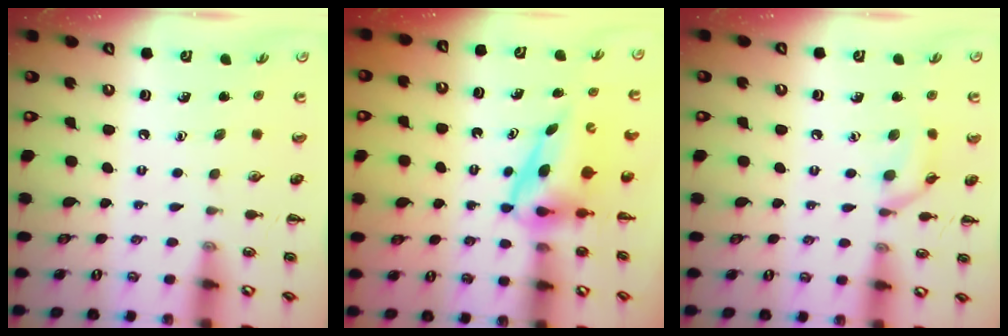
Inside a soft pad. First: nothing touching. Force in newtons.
{"total": 6.4, "press": 6.3, "slide": 1.2}
{"total": 7.8, "press": 7.8, "slide": 0.8}